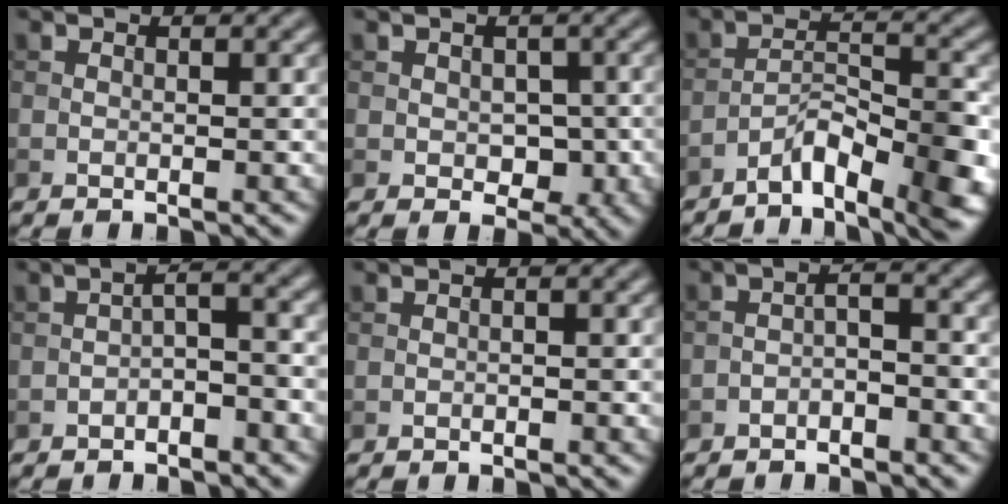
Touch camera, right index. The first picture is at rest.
{"total": 3.1, "force": [-0.2, 2.3, 2.0], "torque": [-0.023, -0.010, 0.001]}
{"total": 6.7, "force": [-4.4, 1.9, 4.7], "torque": [-0.071, 0.005, -0.071]}
{"total": 3.0, "force": [-1.5, 1.1, 2.4], "torque": [-0.039, 0.010, -0.032]}
{"total": 0.7, "force": [-0.4, 0.2, 0.5], "torque": [-0.010, 0.000, -0.007]}
{"total": 2.5, "force": [-1.5, 0.8, 1.8], "torque": [-0.035, 0.004, -0.034]}